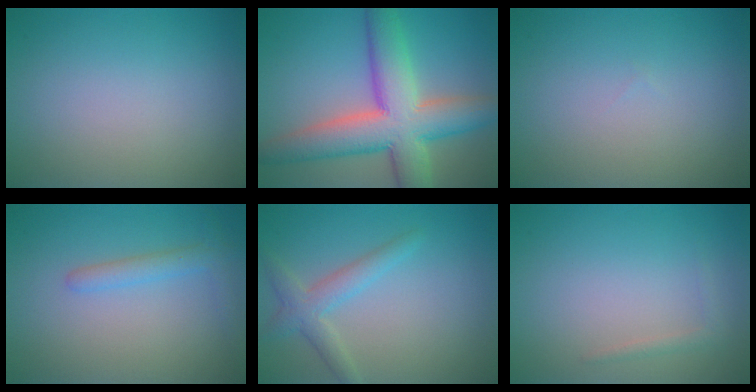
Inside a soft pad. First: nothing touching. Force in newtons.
{"total": 9.9, "press": 9.9, "slide": 0.5}
{"total": 0.0}
{"total": 2.0, "press": 2.0, "slide": 0.2}
{"total": 2.7, "press": 2.7, "slide": 0.1}
{"total": 0.9, "press": 0.9, "slide": 0.1}